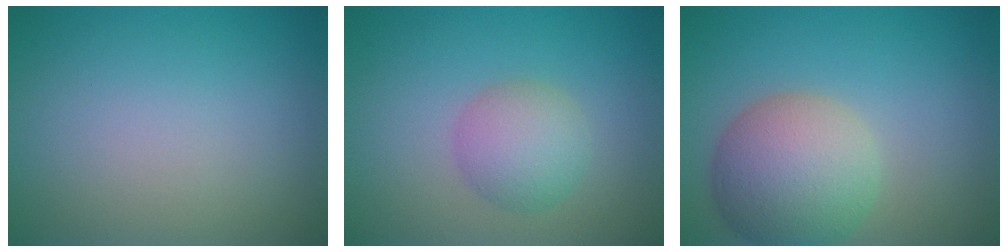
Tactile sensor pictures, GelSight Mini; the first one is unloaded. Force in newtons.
{"total": 3.5, "press": 3.5, "slide": 0.1}
{"total": 7.2, "press": 7.2, "slide": 0.4}